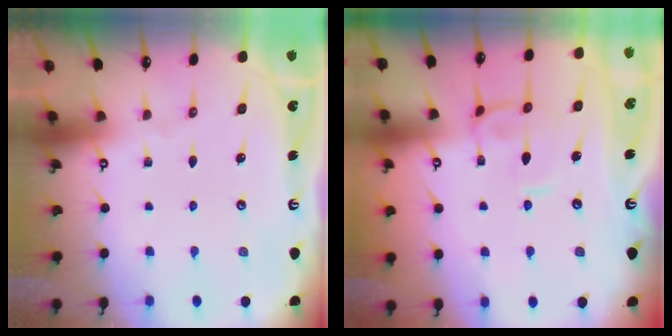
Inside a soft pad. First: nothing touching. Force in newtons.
{"total": 1.0, "press": 0.9, "slide": 0.5}